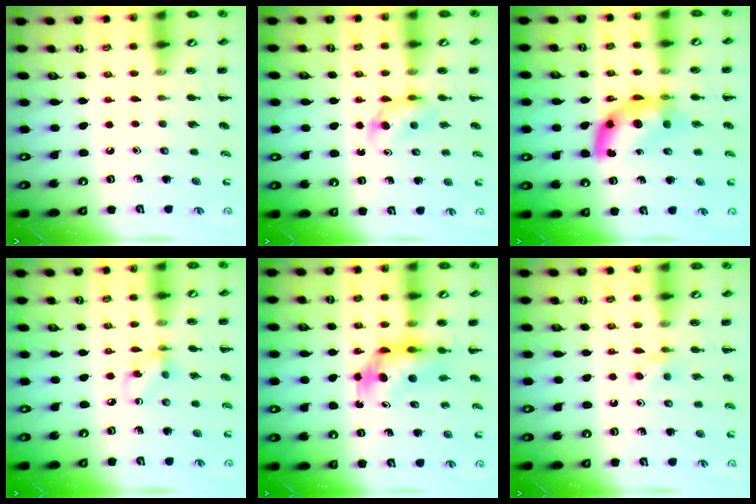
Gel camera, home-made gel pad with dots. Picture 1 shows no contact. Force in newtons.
{"total": 3.6, "press": 3.2, "slide": 1.6}
{"total": 8.6, "press": 8.4, "slide": 1.7}
{"total": 4.8, "press": 4.7, "slide": 0.5}
{"total": 5.2, "press": 5.1, "slide": 0.8}
{"total": 2.9, "press": 2.7, "slide": 1.1}